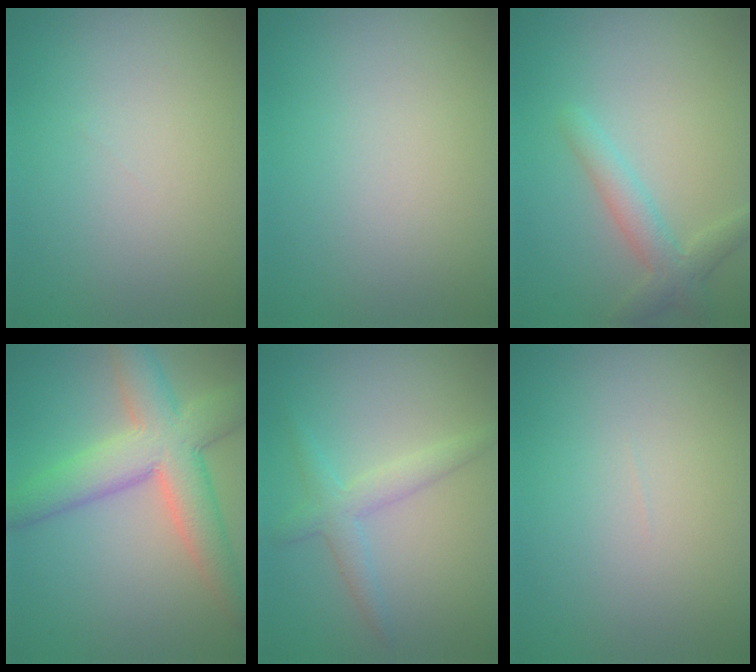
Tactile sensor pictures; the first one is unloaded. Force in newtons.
{"total": 0.0}
{"total": 2.8, "press": 2.8, "slide": 0.1}
{"total": 7.8, "press": 7.8, "slide": 0.3}
{"total": 2.6, "press": 2.6, "slide": 0.1}
{"total": 0.0}